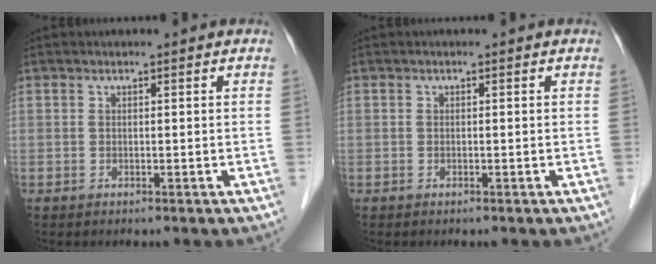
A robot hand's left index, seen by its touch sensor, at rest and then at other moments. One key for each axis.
{"total": 0.0}